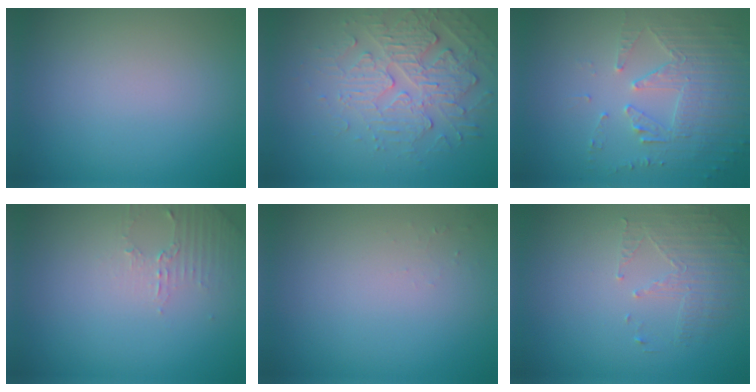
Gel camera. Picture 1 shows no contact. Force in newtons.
{"total": 4.0, "press": 3.6, "slide": 1.8}
{"total": 4.6, "press": 3.6, "slide": 2.9}
{"total": 1.8, "press": 1.7, "slide": 0.5}
{"total": 0.5, "press": 0.5, "slide": 0.1}
{"total": 1.8, "press": 1.1, "slide": 1.4}